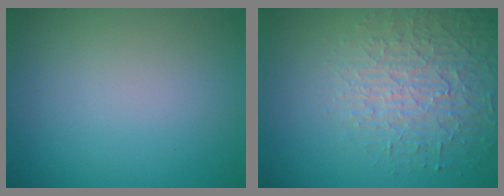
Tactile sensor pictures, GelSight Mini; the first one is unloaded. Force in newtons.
{"total": 4.2, "press": 4.1, "slide": 0.9}